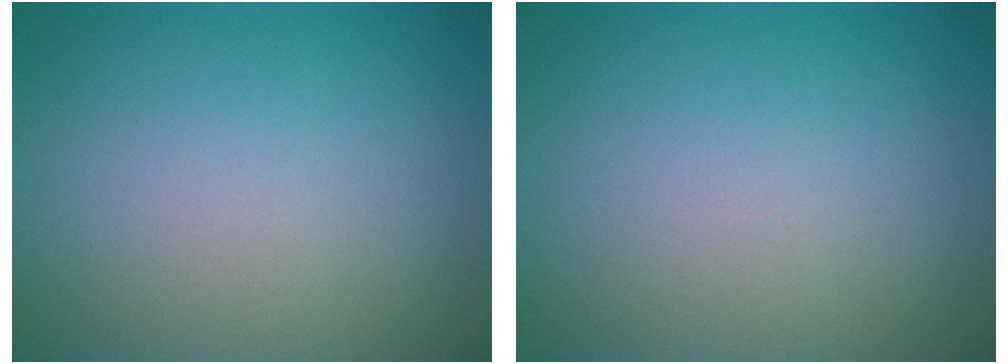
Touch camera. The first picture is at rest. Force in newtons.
{"total": 0.0}